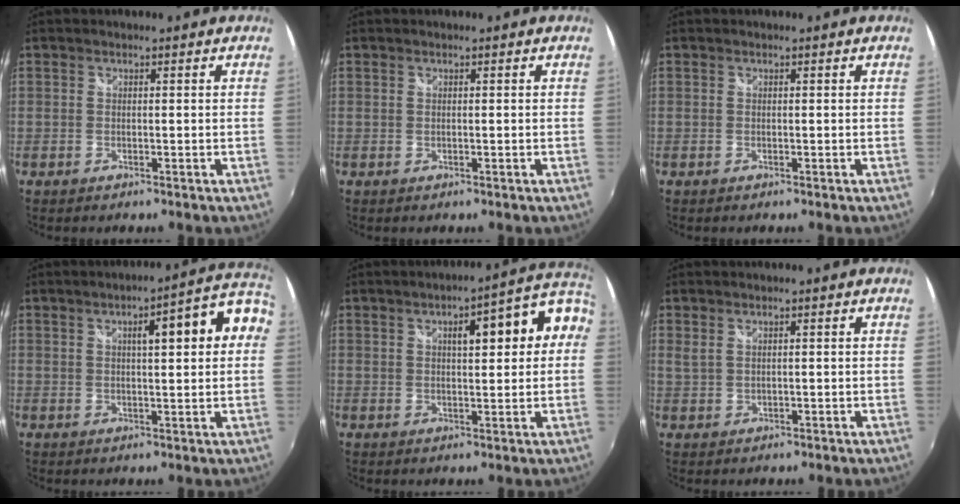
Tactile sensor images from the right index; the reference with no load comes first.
{"total": 0.0}
{"total": 0.0}
{"total": 10.8, "force": [2.5, 2.1, 10.3], "torque": [-0.132, 0.035, 0.044]}
{"total": 10.8, "force": [2.3, 3.2, 10.1], "torque": [-0.132, 0.035, 0.041]}
{"total": 1.1, "force": [0.8, 0.2, 0.8], "torque": [-0.016, 0.004, 0.019]}